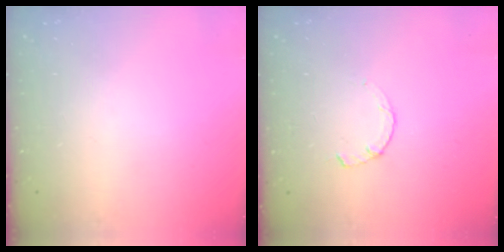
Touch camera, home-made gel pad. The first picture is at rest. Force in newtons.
{"total": 2.2, "press": 2.2, "slide": 0.2}